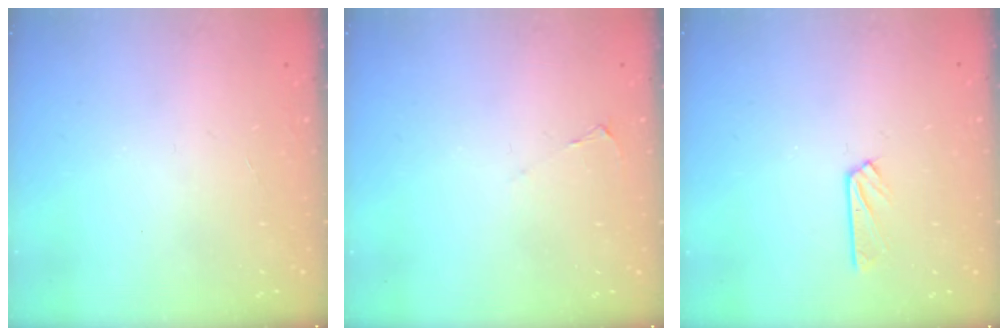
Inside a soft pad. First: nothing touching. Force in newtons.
{"total": 1.7, "press": 1.7, "slide": 0.3}
{"total": 2.6, "press": 2.5, "slide": 0.3}